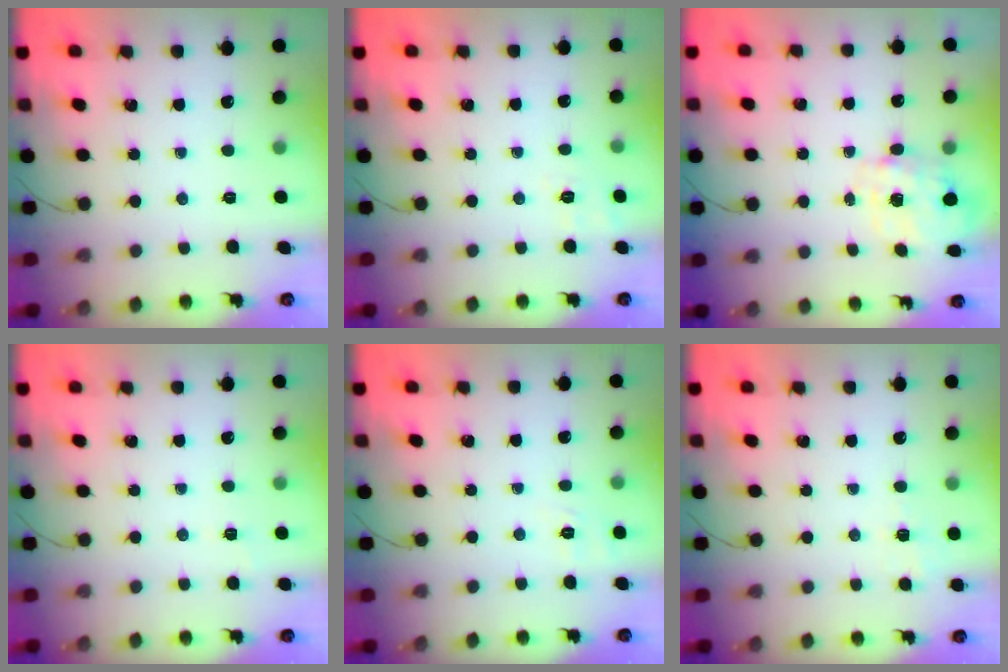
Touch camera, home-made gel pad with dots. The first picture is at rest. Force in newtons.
{"total": 2.5, "press": 1.3, "slide": 2.2}
{"total": 4.0, "press": 3.9, "slide": 0.9}
{"total": 1.3, "press": 0.0, "slide": 1.3}
{"total": 1.8, "press": 0.1, "slide": 1.8}
{"total": 2.0, "press": 1.0, "slide": 1.7}